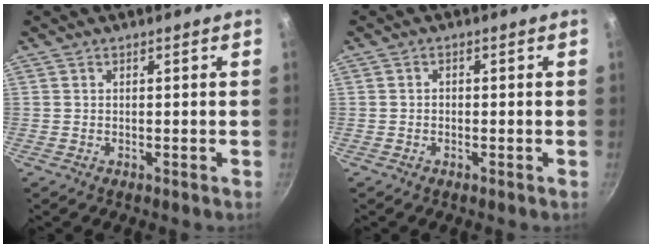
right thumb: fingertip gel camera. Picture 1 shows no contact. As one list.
[{"total": 0.9, "force": [-0.4, 0.7, 0.3], "torque": [-0.005, 0.003, -0.007]}]